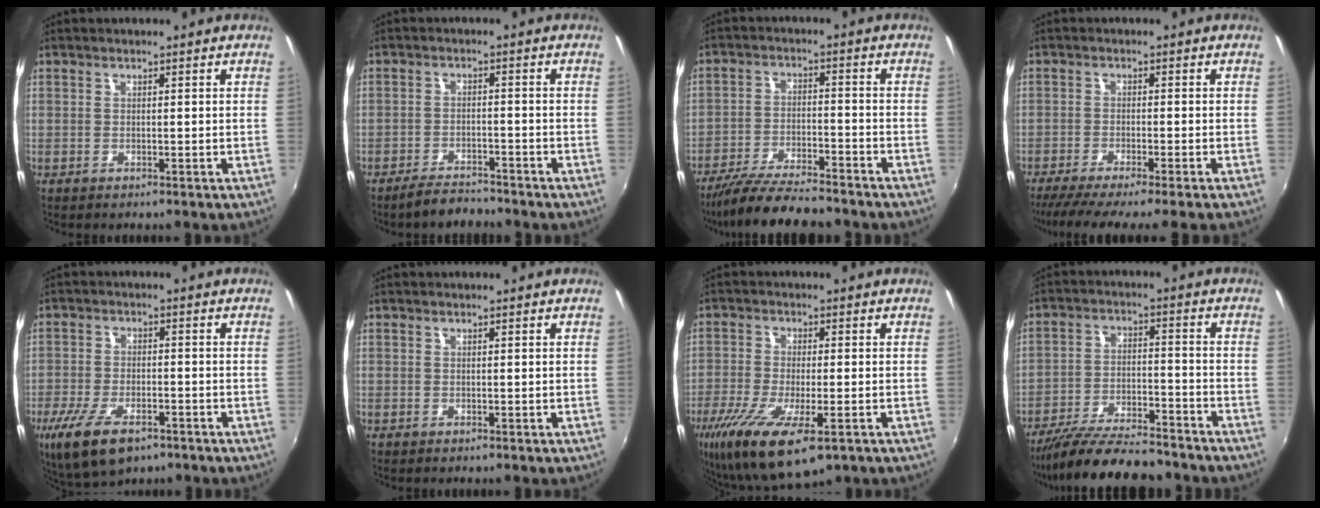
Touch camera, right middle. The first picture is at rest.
{"total": 4.9, "force": [-4.5, 1.2, 1.5], "torque": [-0.045, -0.003, -0.075]}
{"total": 12.9, "force": [-11.4, 2.2, 5.7], "torque": [-0.134, -0.025, -0.196]}
{"total": 7.7, "force": [-6.4, -1.2, 4.0], "torque": [-0.084, -0.030, -0.108]}
{"total": 12.1, "force": [-7.3, 5.2, 8.1], "torque": [-0.187, -0.039, -0.129]}
{"total": 0.0}
{"total": 17.2, "force": [-9.2, 5.8, 13.4], "torque": [-0.278, -0.068, -0.155]}
{"total": 16.7, "force": [-14.5, 3.6, 7.5], "torque": [-0.156, -0.026, -0.234]}